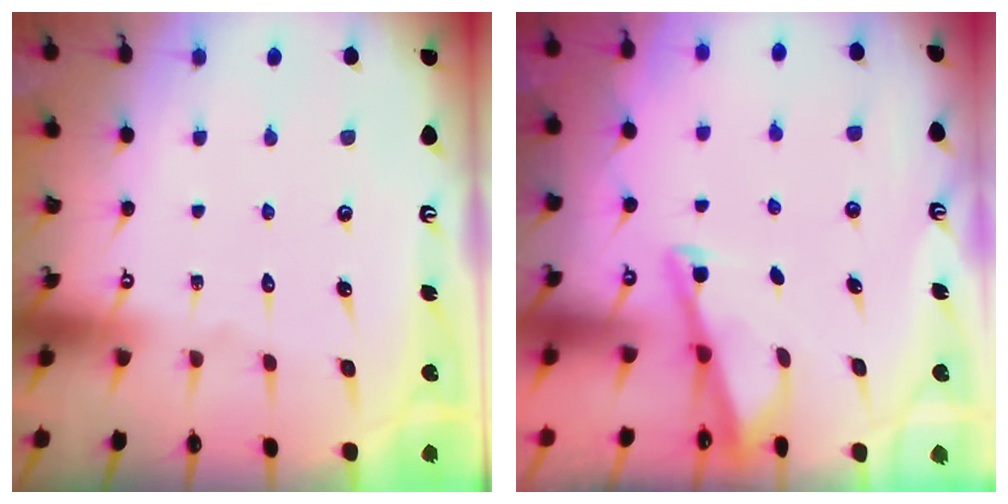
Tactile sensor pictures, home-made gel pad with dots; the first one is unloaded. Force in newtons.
{"total": 2.9, "press": 2.9, "slide": 0.2}